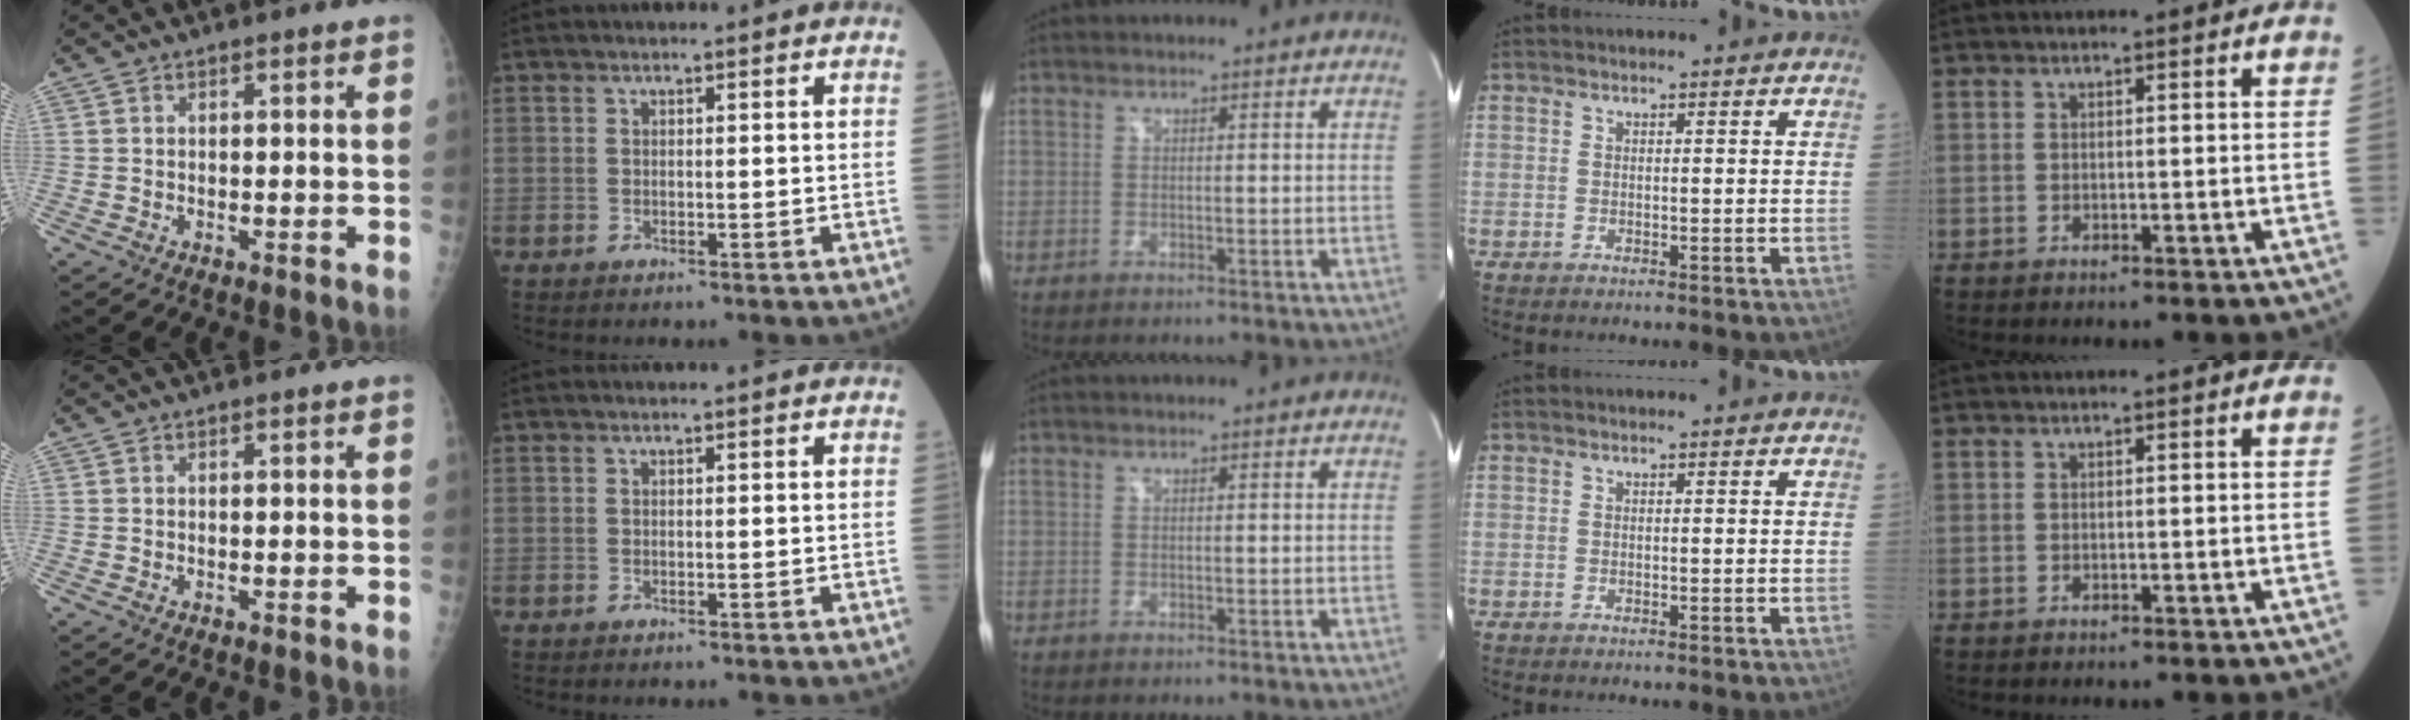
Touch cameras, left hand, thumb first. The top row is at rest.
{}